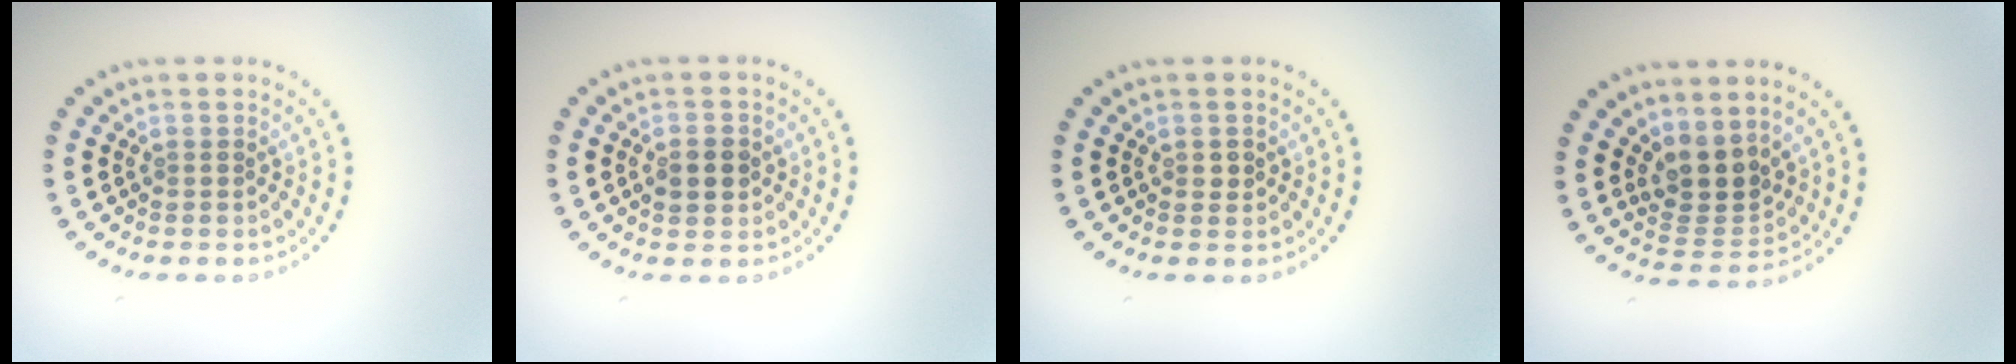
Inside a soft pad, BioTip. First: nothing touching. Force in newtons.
{"total": 2.7, "press": 2.7, "slide": 0.2}
{"total": 0.7, "press": 0.7, "slide": 0.0}
{"total": 3.5, "press": 2.9, "slide": 2.0}